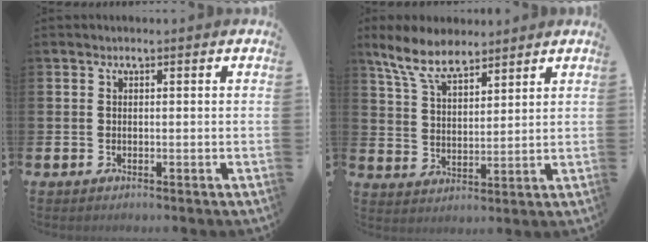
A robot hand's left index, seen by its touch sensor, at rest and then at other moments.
{"total": 7.7, "force": [6.6, 2.5, 3.1], "torque": [-0.089, -0.014, 0.122]}